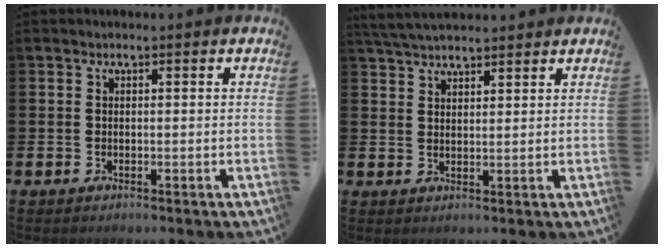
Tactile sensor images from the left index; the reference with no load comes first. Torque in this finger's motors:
{"motor_torque": [1.05, -1.09, 0.29, 0.14]}